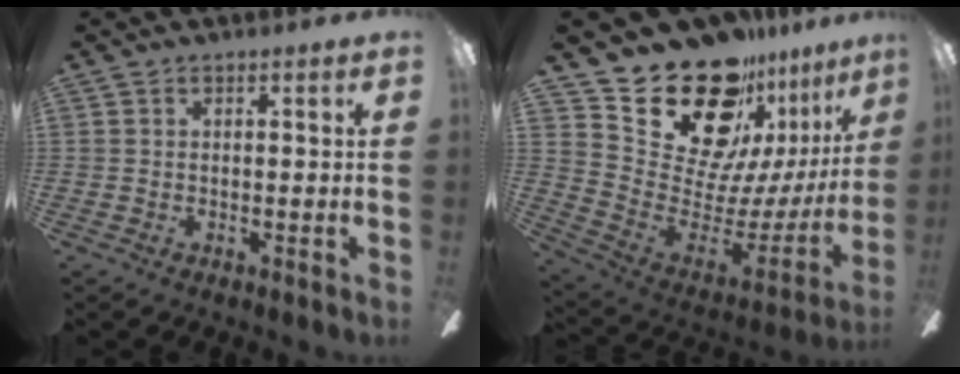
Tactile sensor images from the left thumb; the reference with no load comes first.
{"total": 24.8, "force": [18.8, 12.2, 10.6], "torque": [-0.171, -0.134, 0.358]}